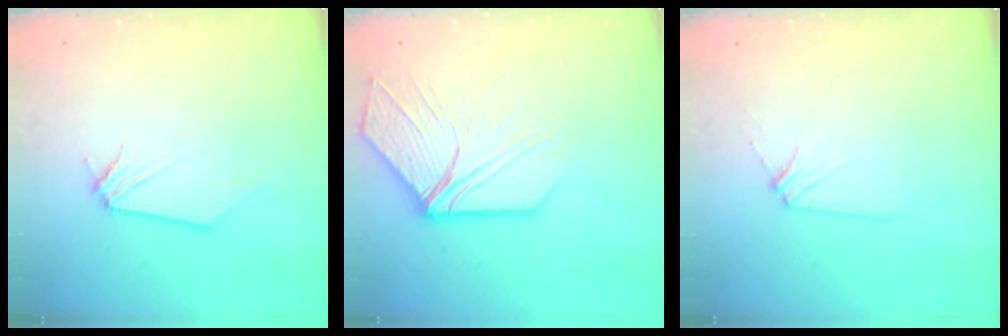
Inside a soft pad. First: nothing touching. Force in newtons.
{"total": 11.4, "press": 11.3, "slide": 1.2}
{"total": 4.4, "press": 4.3, "slide": 0.5}